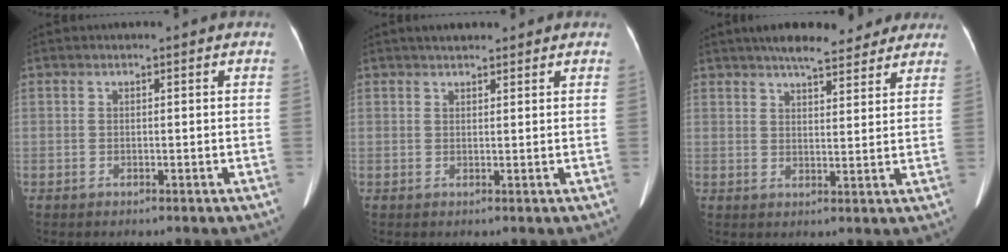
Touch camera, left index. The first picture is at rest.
{"total": 3.1, "force": [2.6, 1.0, 1.4], "torque": [-0.017, 0.023, 0.038]}
{"total": 10.7, "force": [8.9, 2.9, 5.2], "torque": [-0.065, 0.022, 0.117]}